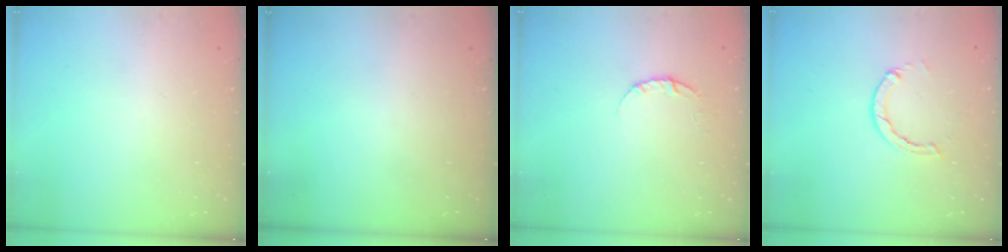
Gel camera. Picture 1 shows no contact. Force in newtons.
{"total": 0.0}
{"total": 3.8, "press": 3.8, "slide": 0.3}
{"total": 3.3, "press": 3.2, "slide": 0.4}